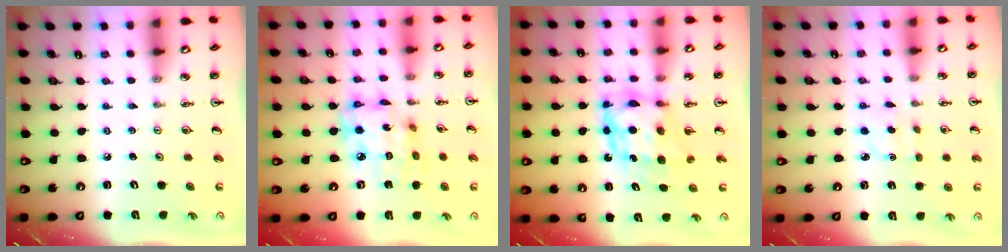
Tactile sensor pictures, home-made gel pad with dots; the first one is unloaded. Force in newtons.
{"total": 12.8, "press": 12.7, "slide": 1.7}
{"total": 8.5, "press": 8.5, "slide": 0.6}
{"total": 2.3, "press": 2.1, "slide": 0.8}